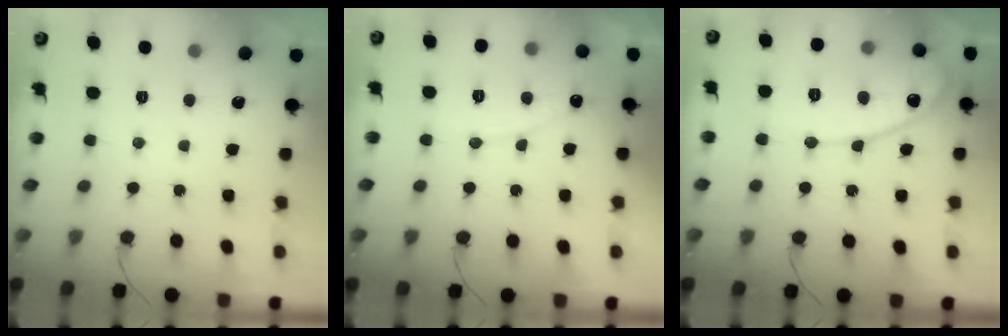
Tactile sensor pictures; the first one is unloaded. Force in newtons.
{"total": 6.1, "press": 6.1, "slide": 0.5}
{"total": 11.2, "press": 11.2, "slide": 0.4}